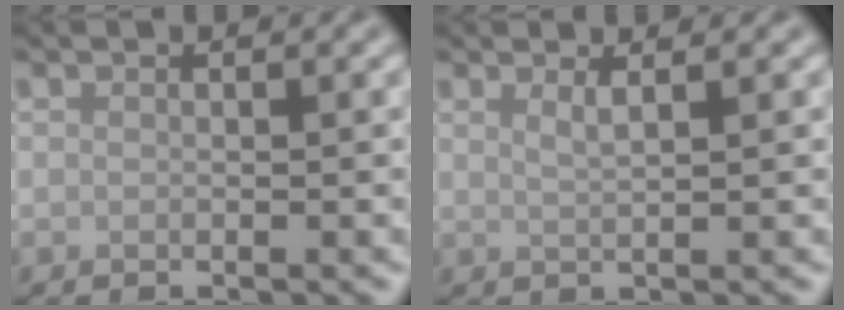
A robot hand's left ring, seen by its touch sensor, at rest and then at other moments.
{"total": 1.5, "force": [0.8, 0.5, 1.2], "torque": [-0.010, 0.001, 0.010]}